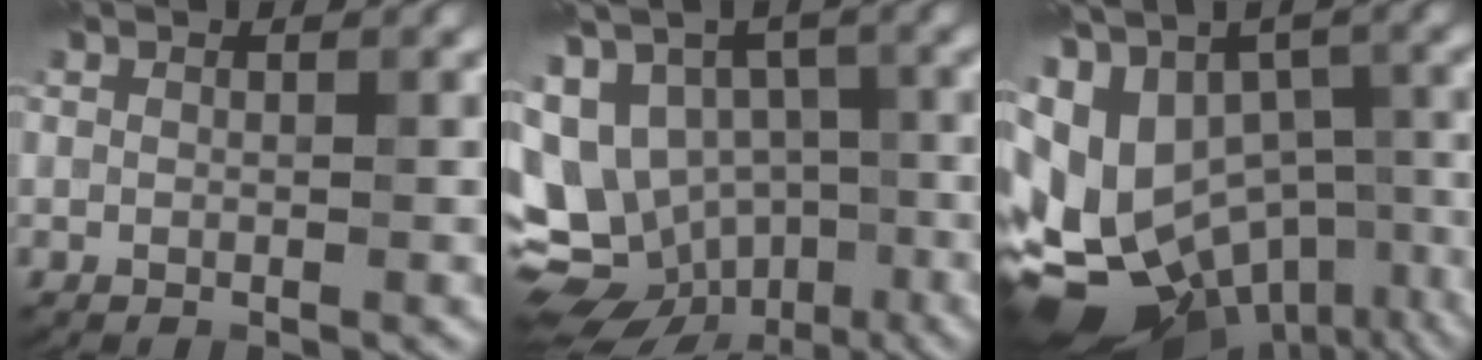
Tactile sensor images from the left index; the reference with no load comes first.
{"total": 11.5, "force": [-3.3, 9.0, 6.4], "torque": [-0.119, 0.000, -0.034]}
{"total": 14.4, "force": [-6.1, 10.1, 8.2], "torque": [-0.156, -0.011, -0.048]}